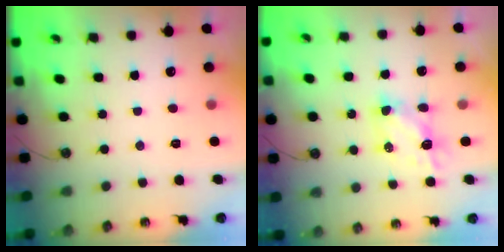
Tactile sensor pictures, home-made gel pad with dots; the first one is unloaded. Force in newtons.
{"total": 5.9, "press": 5.9, "slide": 0.4}